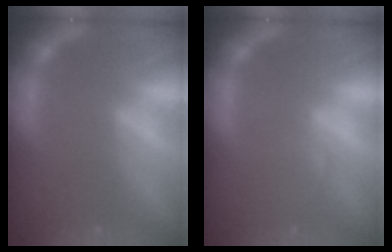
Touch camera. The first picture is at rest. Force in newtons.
{"total": 2.4}